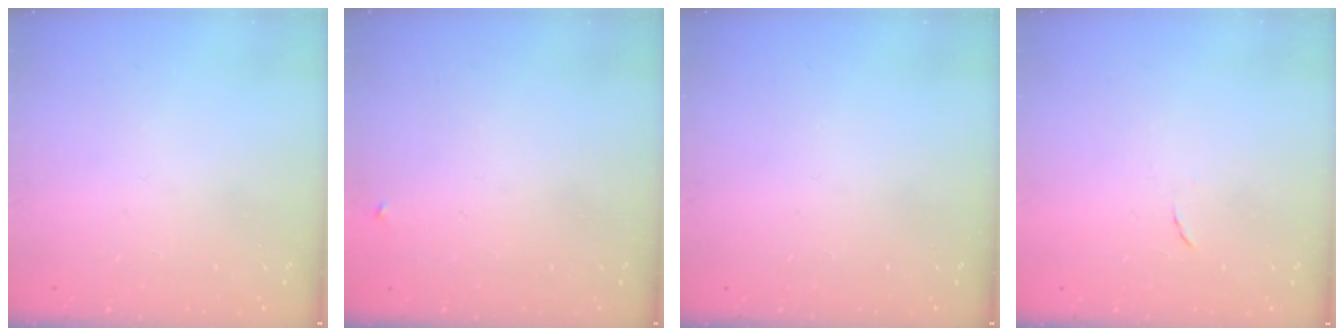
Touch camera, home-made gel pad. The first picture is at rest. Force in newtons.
{"total": 2.3, "press": 2.3, "slide": 0.2}
{"total": 0.0}
{"total": 4.2, "press": 4.2, "slide": 0.5}